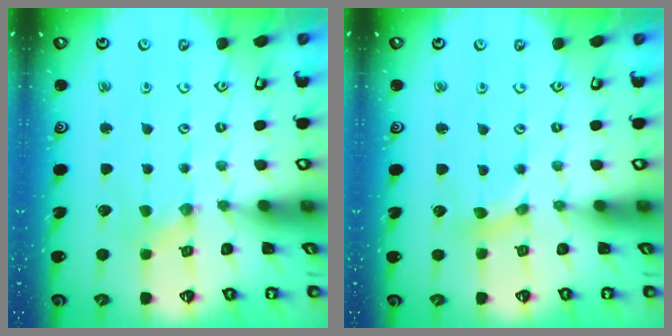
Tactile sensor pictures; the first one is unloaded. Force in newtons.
{"total": 2.9, "press": 2.8, "slide": 0.4}